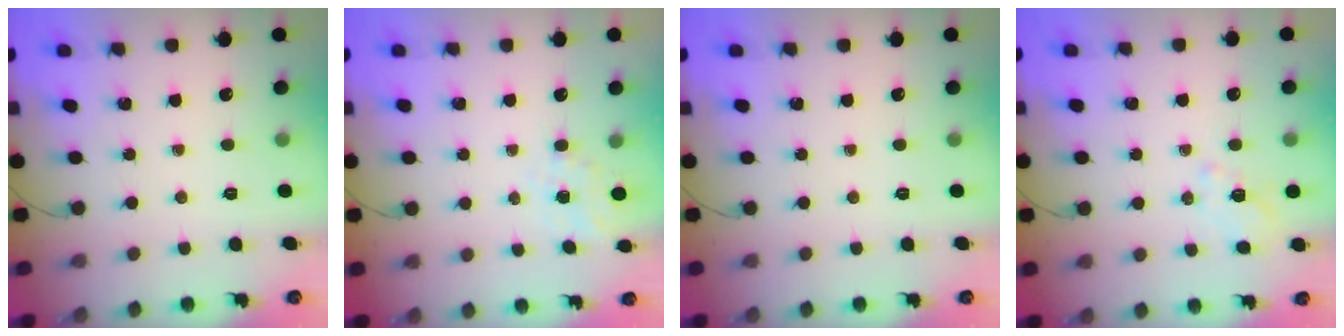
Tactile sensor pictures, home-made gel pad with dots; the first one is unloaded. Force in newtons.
{"total": 5.3, "press": 5.2, "slide": 1.2}
{"total": 0.0}
{"total": 2.4, "press": 1.9, "slide": 1.5}